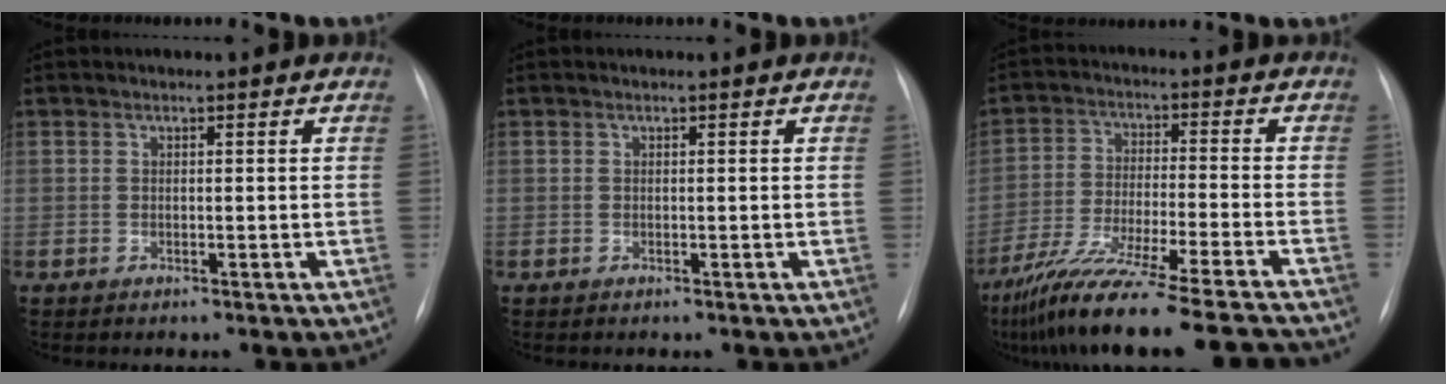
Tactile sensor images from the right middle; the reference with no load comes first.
{"total": 0.0}
{"total": 20.2, "force": [-17.4, -0.5, 10.2], "torque": [-0.173, -0.050, -0.282]}